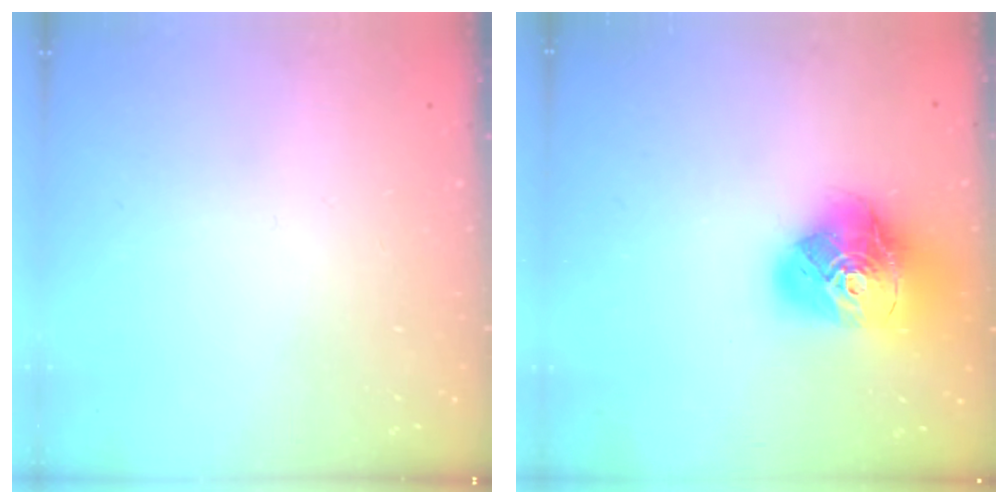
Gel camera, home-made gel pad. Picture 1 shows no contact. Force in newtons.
{"total": 19.4, "press": 19.3, "slide": 2.3}